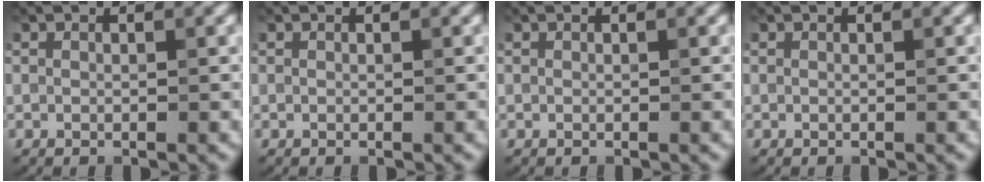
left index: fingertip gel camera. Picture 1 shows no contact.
{"total": 0.0}
{"total": 0.0}
{"total": 0.0}